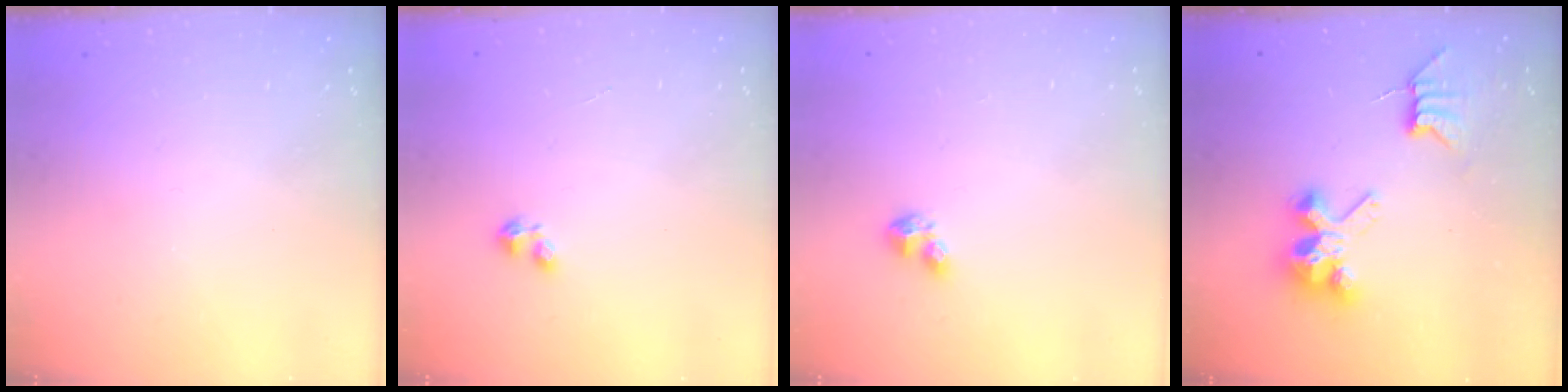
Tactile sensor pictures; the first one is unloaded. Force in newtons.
{"total": 1.5, "press": 1.5, "slide": 0.3}
{"total": 4.6, "press": 4.6, "slide": 0.6}
{"total": 8.1, "press": 8.1, "slide": 0.7}